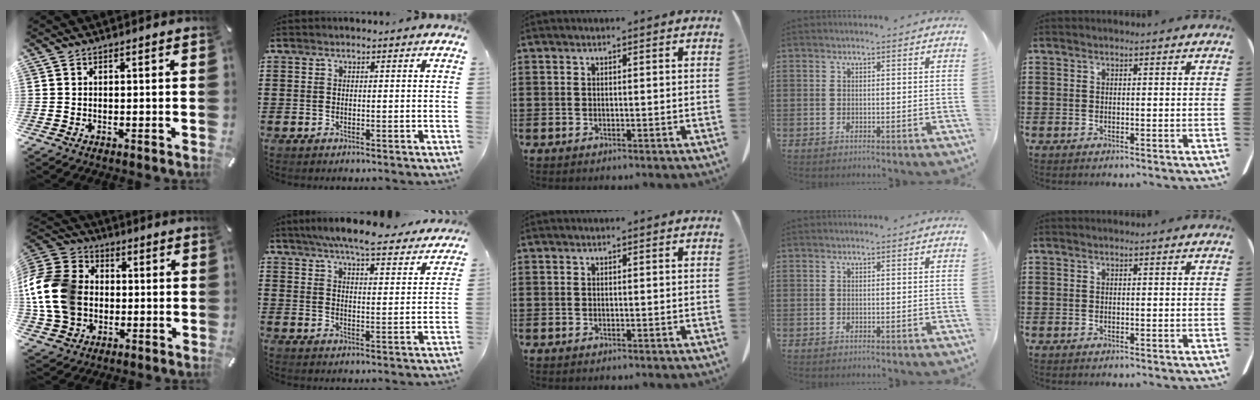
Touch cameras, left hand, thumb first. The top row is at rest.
{"thumb": {"total": 17.1, "force": [-0.6, 14.0, 9.7], "torque": [-0.220, 0.011, -0.012]}, "index": {"total": 6.6, "force": [6.1, 0.0, 2.5], "torque": [-0.064, -0.034, 0.106]}}